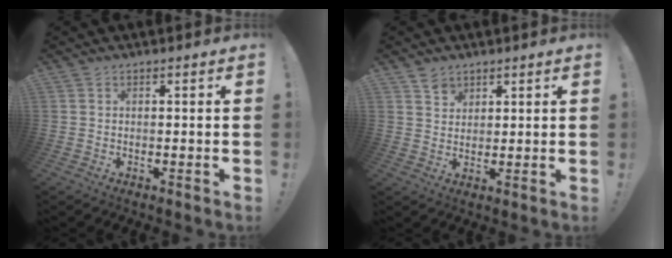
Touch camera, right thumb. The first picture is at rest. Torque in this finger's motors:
{"motor_torque": [0.28, 0.42, 0.23, -0.08, 0.00]}